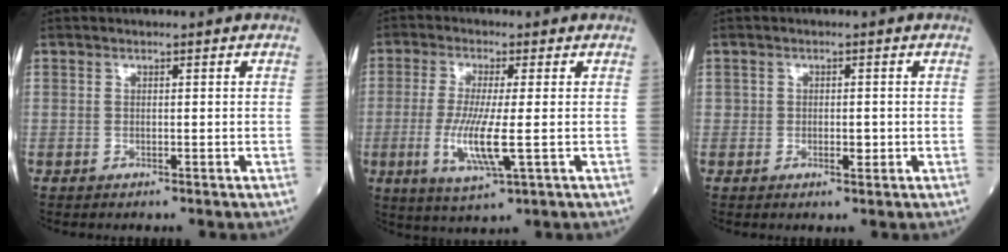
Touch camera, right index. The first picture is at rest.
{"total": 8.5, "force": [-1.5, 0.6, 8.3], "torque": [-0.174, -0.025, -0.030]}
{"total": 1.6, "force": [-0.4, 0.9, 1.3], "torque": [-0.016, 0.000, -0.003]}